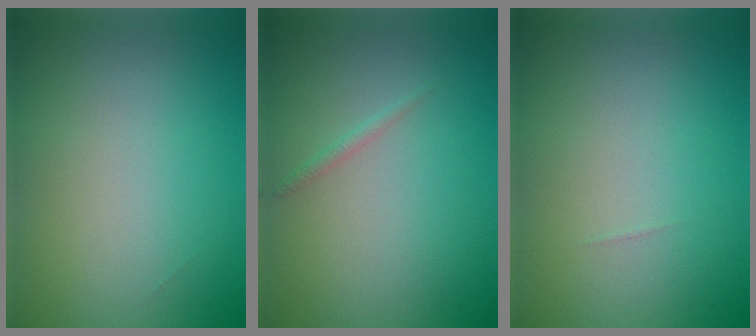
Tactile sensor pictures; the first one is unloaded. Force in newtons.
{"total": 0.7, "press": 0.7, "slide": 0.0}
{"total": 0.0}